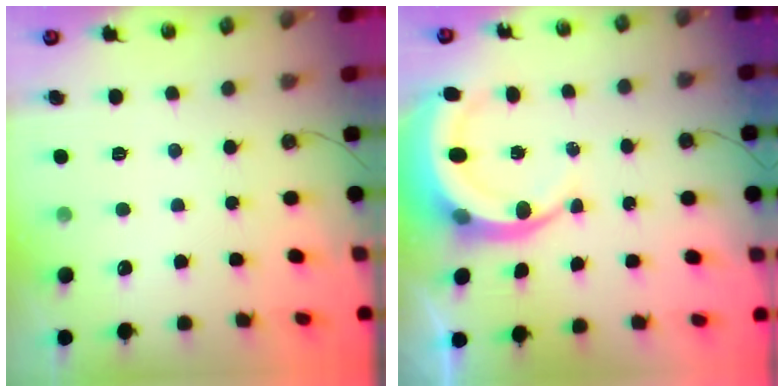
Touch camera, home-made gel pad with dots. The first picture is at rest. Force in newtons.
{"total": 8.0, "press": 7.9, "slide": 1.0}